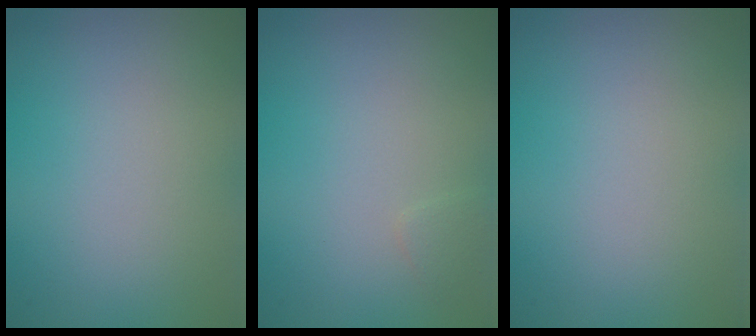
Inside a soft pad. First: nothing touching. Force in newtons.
{"total": 0.7, "press": 0.7, "slide": 0.0}
{"total": 0.0}